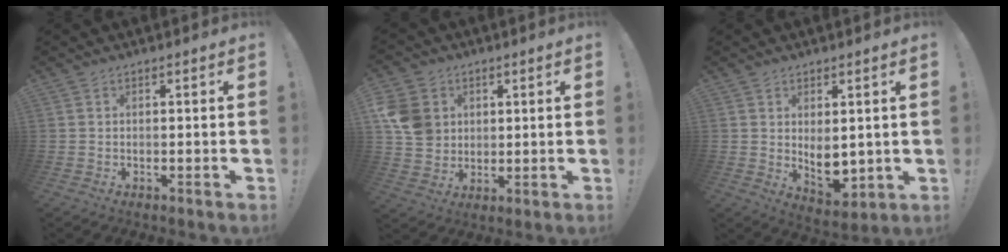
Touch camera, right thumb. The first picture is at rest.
{"total": 10.6, "force": [3.1, 9.2, 4.3], "torque": [-0.080, -0.013, 0.062]}
{"total": 7.1, "force": [1.3, 4.6, 5.2], "torque": [-0.065, -0.021, 0.033]}